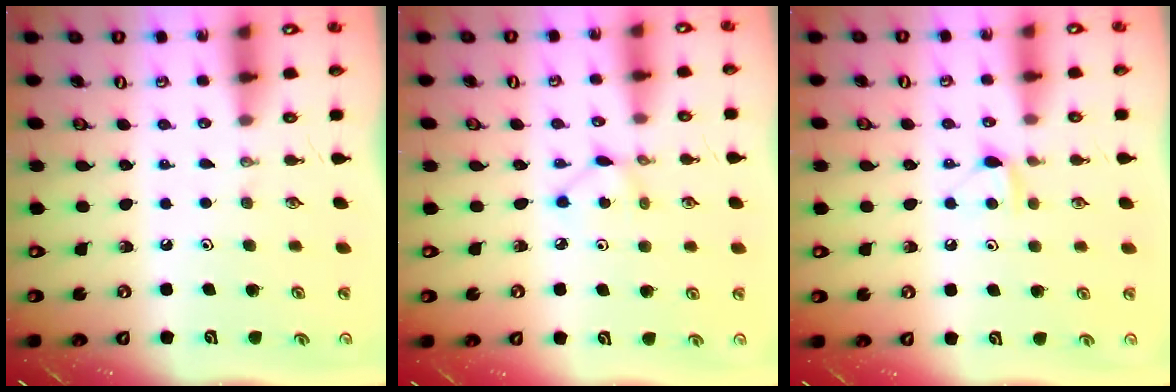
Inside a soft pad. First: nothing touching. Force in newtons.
{"total": 3.3, "press": 3.3, "slide": 0.1}
{"total": 5.8, "press": 5.7, "slide": 0.9}